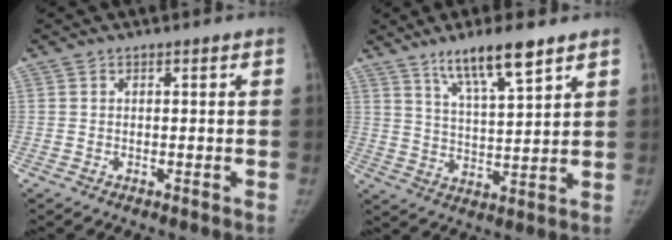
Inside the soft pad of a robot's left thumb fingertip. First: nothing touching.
{"total": 10.5, "force": [7.2, 1.7, 7.5], "torque": [-0.124, -0.039, 0.131]}